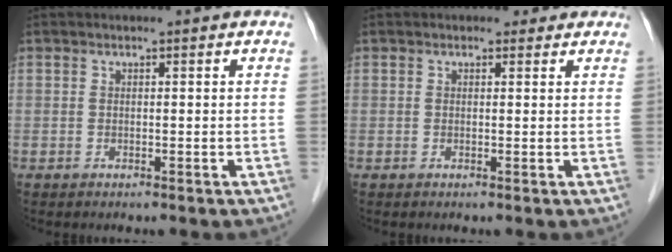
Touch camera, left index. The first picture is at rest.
{"total": 1.4, "force": [1.0, 1.0, 0.3], "torque": [0.001, 0.002, 0.007]}